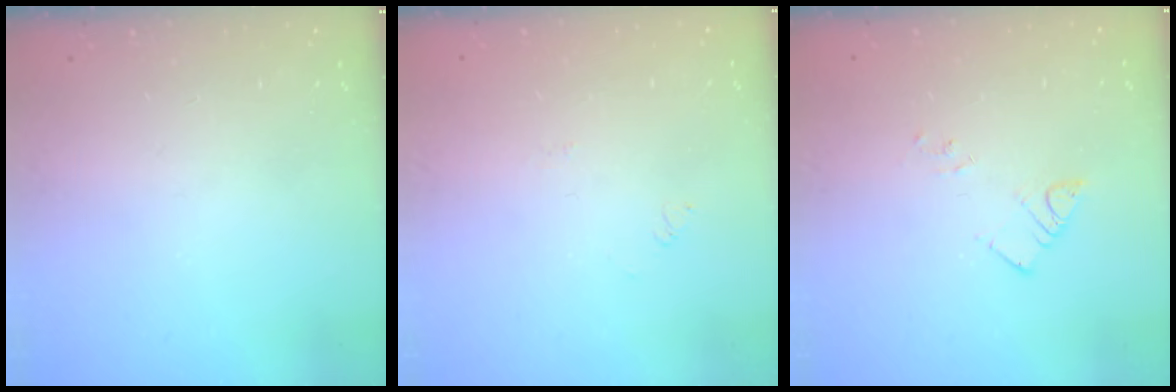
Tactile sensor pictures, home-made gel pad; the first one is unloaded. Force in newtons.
{"total": 1.7, "press": 1.7, "slide": 0.2}
{"total": 3.3, "press": 3.3, "slide": 0.4}